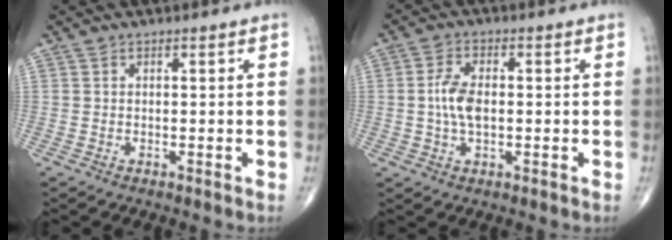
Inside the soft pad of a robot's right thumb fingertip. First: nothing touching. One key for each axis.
{"total": 5.8, "fx": -0.1, "fy": 3.0, "fz": 5.0, "tx": -0.105, "ty": 0.006, "tz": -0.006}